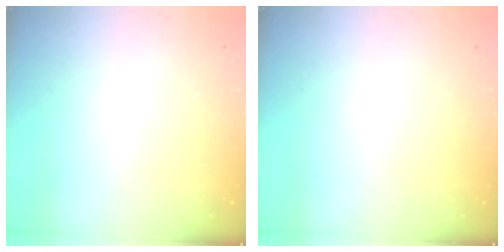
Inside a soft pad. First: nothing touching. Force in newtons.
{"total": 0.0}